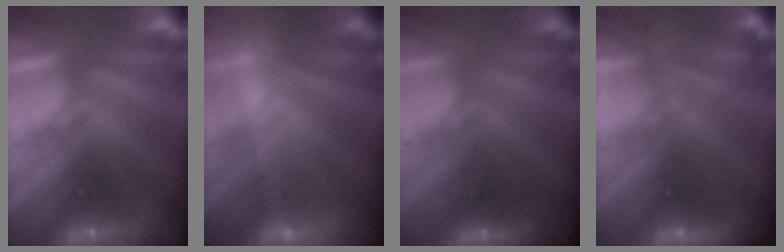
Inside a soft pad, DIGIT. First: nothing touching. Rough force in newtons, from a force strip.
{"total": 2.4}
{"total": 1.5}
{"total": 8.8}